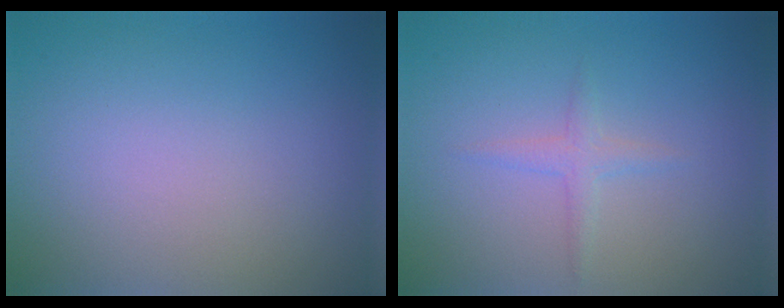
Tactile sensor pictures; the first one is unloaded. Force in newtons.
{"total": 1.3, "press": 1.3, "slide": 0.0}